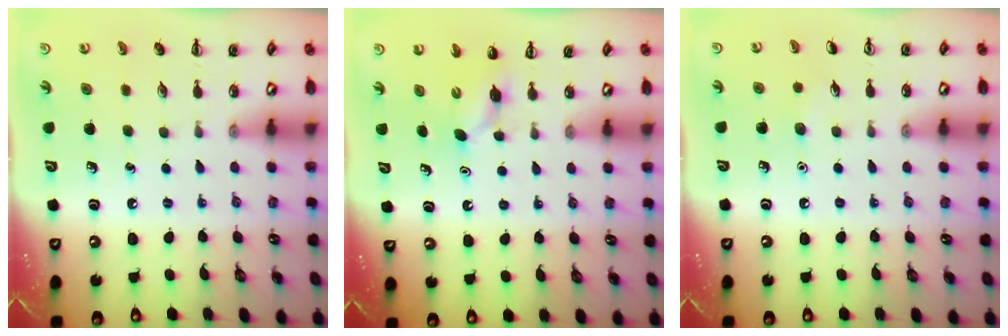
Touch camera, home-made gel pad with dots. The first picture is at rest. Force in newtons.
{"total": 3.6, "press": 3.4, "slide": 1.1}
{"total": 3.9, "press": 3.8, "slide": 1.0}